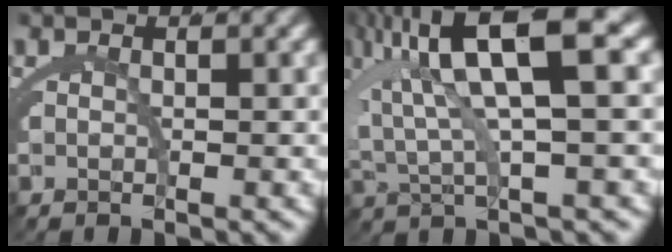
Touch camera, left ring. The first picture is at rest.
{"total": 8.7, "force": [2.6, 3.4, 7.5], "torque": [-0.152, 0.004, 0.046]}